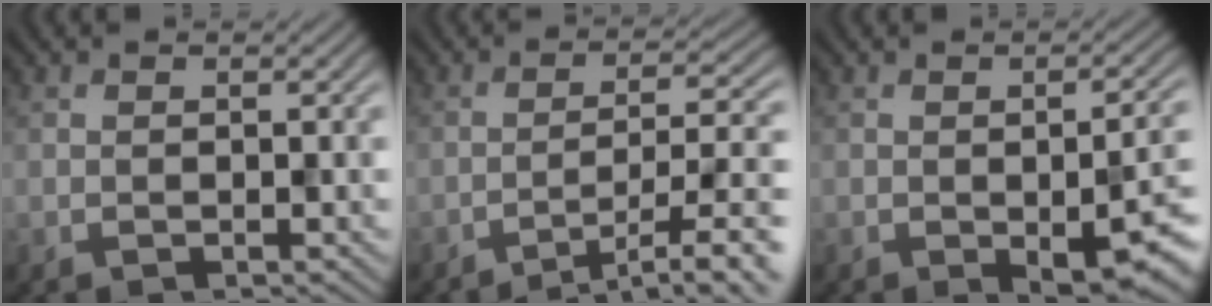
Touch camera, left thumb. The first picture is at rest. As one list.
[{"total": 10.2, "force": [-7.1, 2.1, 7.1], "torque": [-0.102, 0.010, -0.092]}, {"total": 7.7, "force": [-2.3, 2.2, 7.0], "torque": [-0.100, -0.016, -0.019]}]